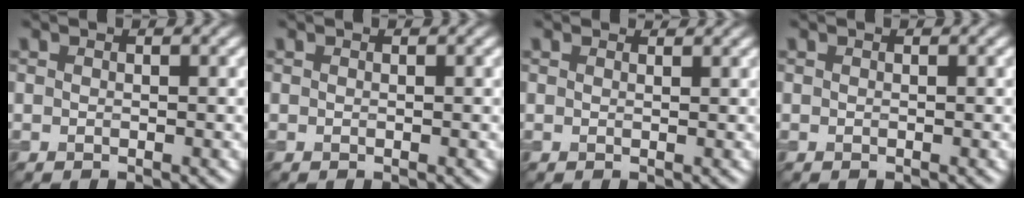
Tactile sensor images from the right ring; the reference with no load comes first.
{"total": 0.0}
{"total": 1.3, "force": [1.2, 0.2, 0.2], "torque": [-0.010, -0.005, 0.012]}
{"total": 0.0}